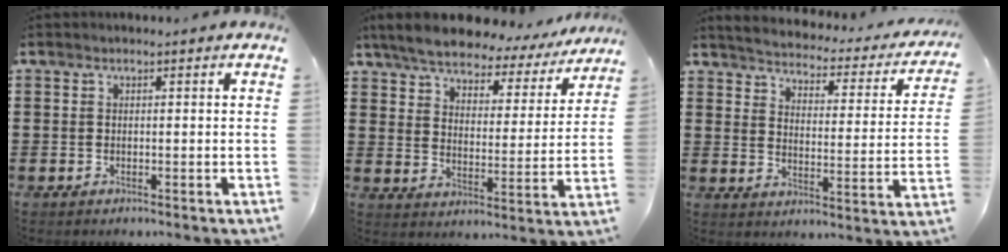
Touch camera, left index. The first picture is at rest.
{"total": 6.1, "force": [5.6, 1.3, 1.9], "torque": [-0.067, -0.031, 0.095]}
{"total": 2.6, "force": [2.5, -0.1, 0.2], "torque": [-0.027, -0.028, 0.032]}